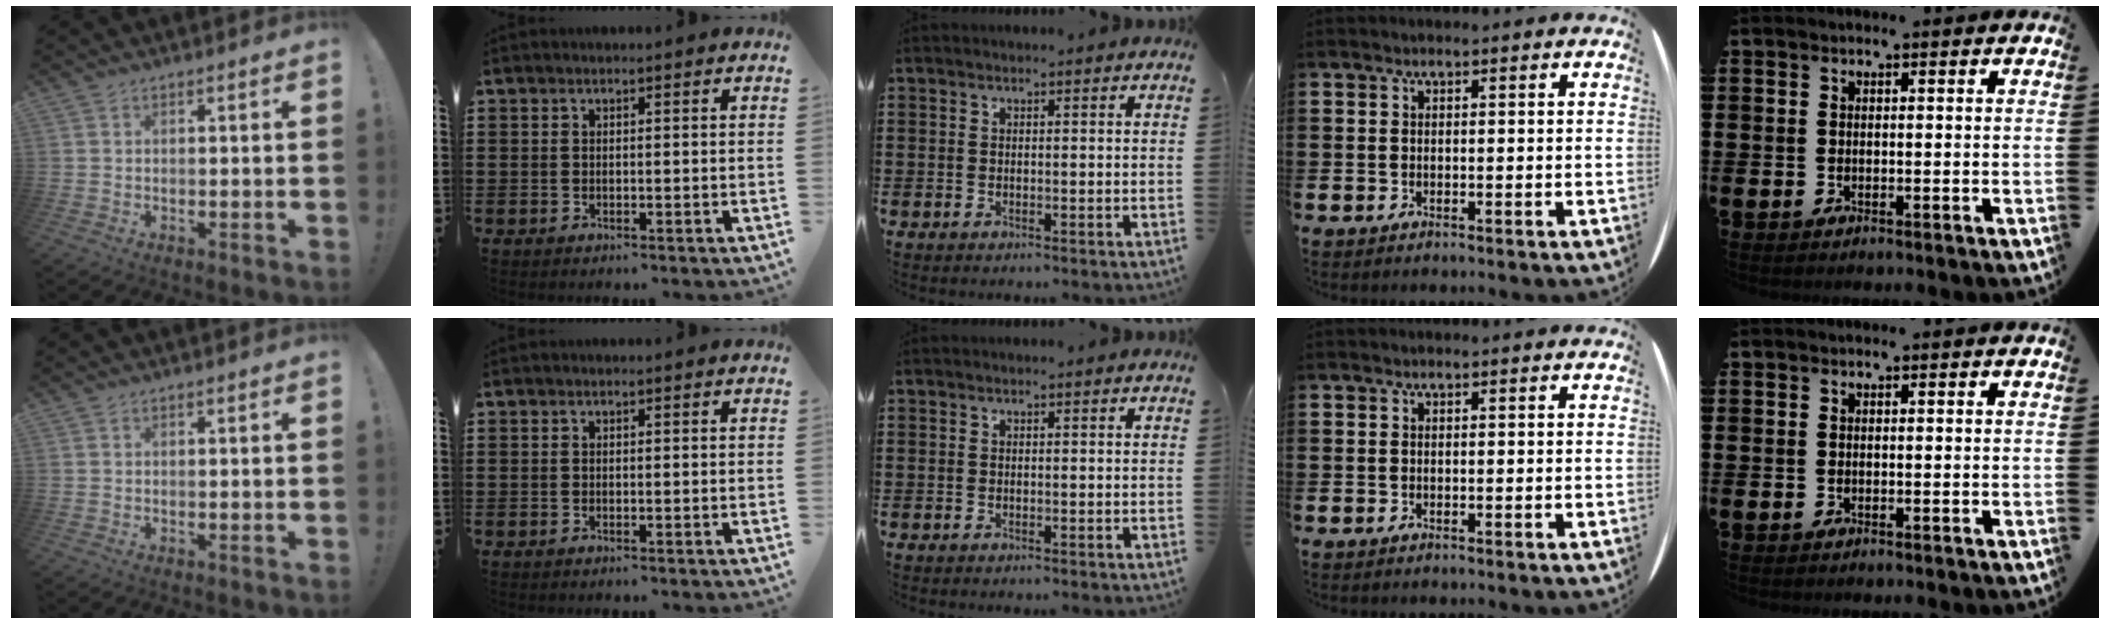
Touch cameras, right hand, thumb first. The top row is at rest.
{}